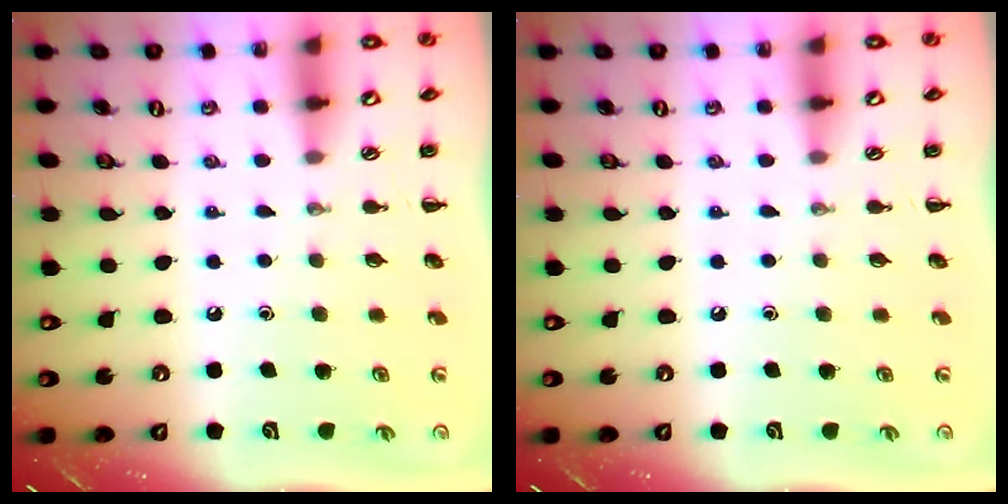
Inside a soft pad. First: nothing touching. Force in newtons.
{"total": 0.0}